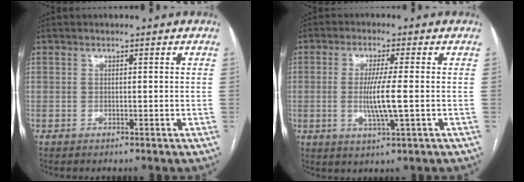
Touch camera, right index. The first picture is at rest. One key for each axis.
{"total": 6.2, "fx": -0.7, "fy": -0.3, "fz": 6.2, "tx": -0.123, "ty": -0.013, "tz": -0.015}